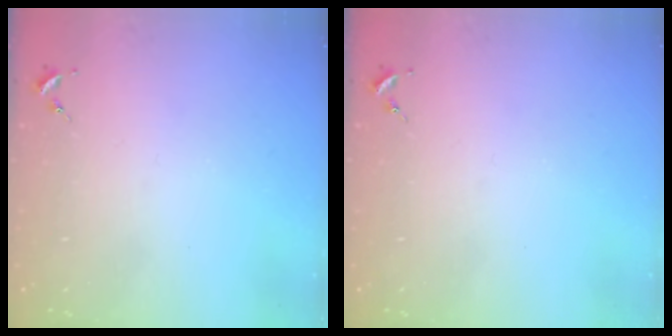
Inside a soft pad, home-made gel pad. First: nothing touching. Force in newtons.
{"total": 0.0}